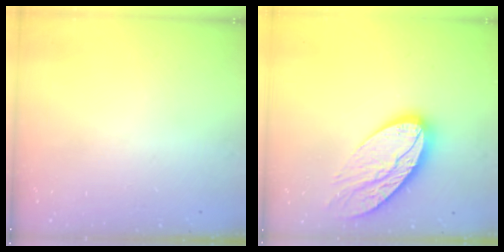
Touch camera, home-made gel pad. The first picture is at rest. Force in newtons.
{"total": 14.9, "press": 14.9, "slide": 1.1}